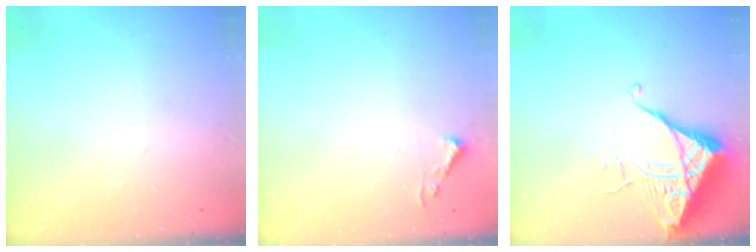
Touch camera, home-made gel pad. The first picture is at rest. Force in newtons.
{"total": 3.7, "press": 3.7, "slide": 0.4}
{"total": 6.6, "press": 6.6, "slide": 0.4}